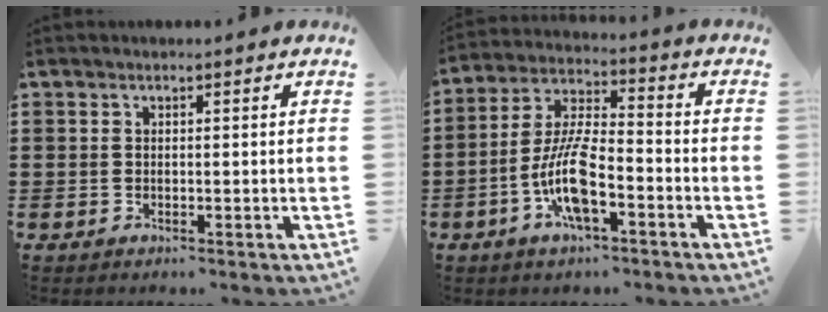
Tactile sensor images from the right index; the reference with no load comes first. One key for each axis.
{"total": 10.4, "fx": -3.9, "fy": 3.3, "fz": 9.1, "tx": -0.201, "ty": -0.003, "tz": -0.077}